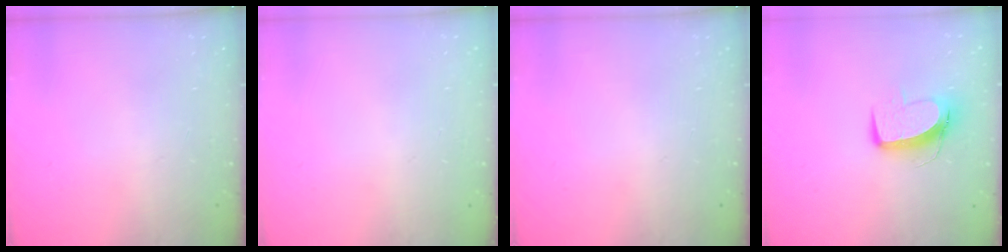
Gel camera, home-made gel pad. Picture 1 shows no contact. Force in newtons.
{"total": 0.0}
{"total": 0.0}
{"total": 9.9, "press": 9.9, "slide": 0.8}